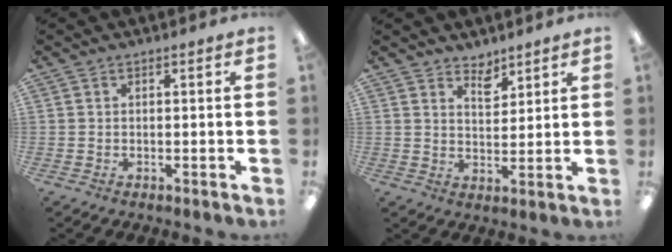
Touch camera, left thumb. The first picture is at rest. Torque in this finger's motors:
{"motor_torque": [-0.03, 0.02, -0.19, -0.33, -0.01]}